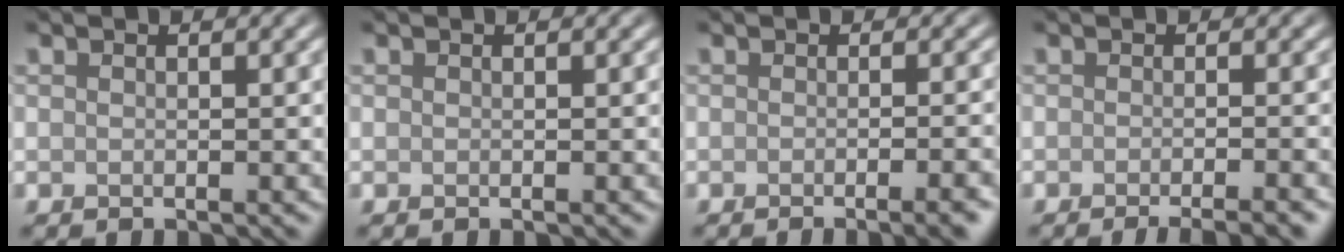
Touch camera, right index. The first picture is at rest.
{"total": 0.0}
{"total": 4.7, "force": [-2.1, 1.6, 3.9], "torque": [-0.015, 0.007, -0.023]}
{"total": 4.4, "force": [-3.0, 1.2, 3.1], "torque": [-0.018, 0.005, -0.034]}